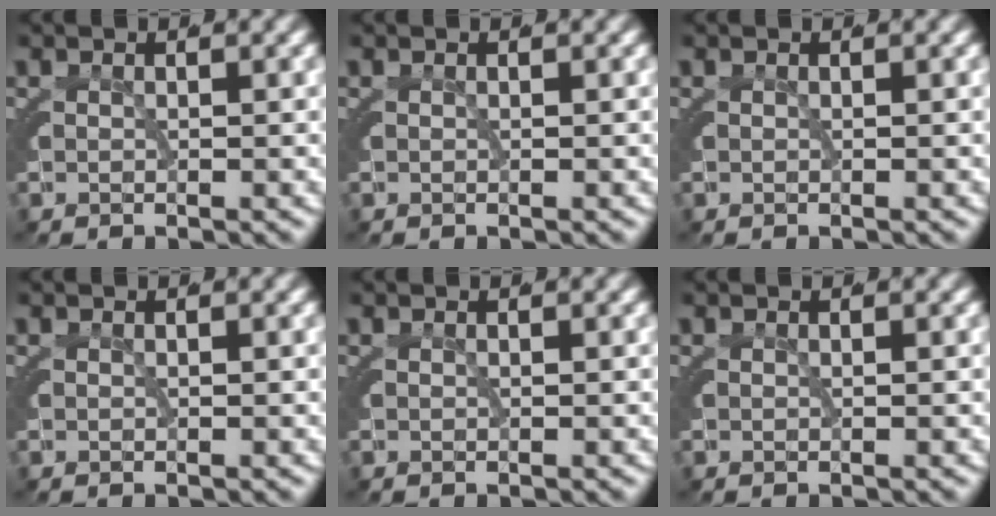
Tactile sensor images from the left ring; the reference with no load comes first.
{"total": 0.0}
{"total": 0.0}
{"total": 0.0}
{"total": 0.0}
{"total": 0.0}